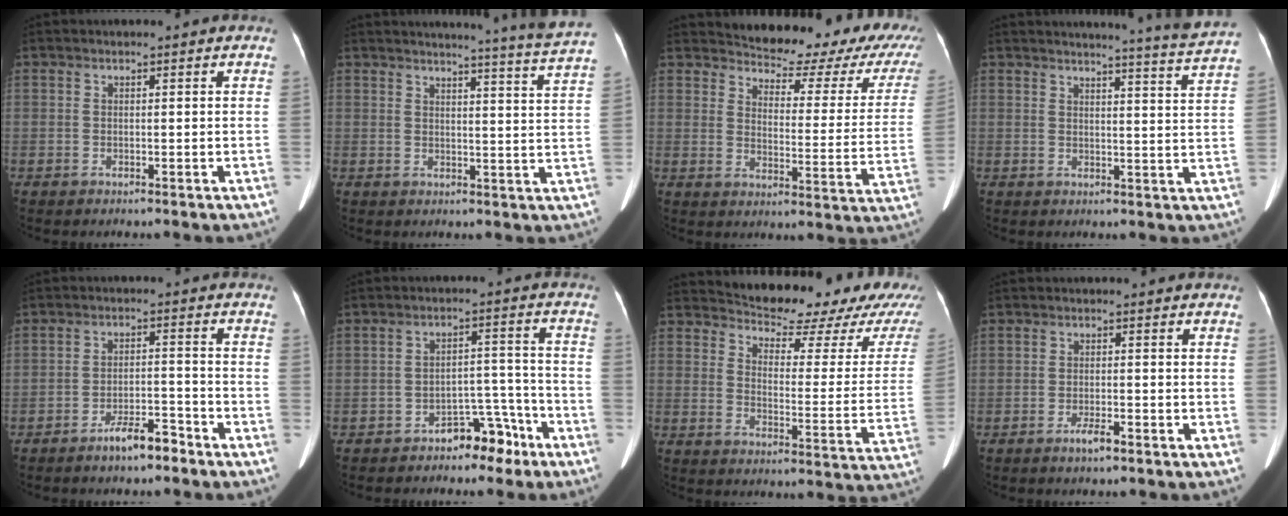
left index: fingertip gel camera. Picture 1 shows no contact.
{"total": 12.0, "force": [11.2, -2.8, 3.4], "torque": [-0.051, -0.071, 0.120]}
{"total": 18.2, "force": [16.0, 5.2, 7.1], "torque": [-0.065, -0.042, 0.166]}
{"total": 9.5, "force": [9.0, -2.6, 1.8], "torque": [-0.038, -0.060, 0.099]}
{"total": 5.2, "force": [-4.1, 1.1, 2.9], "torque": [-0.051, 0.002, -0.071]}
{"total": 6.2, "force": [-4.7, 3.0, 2.7], "torque": [-0.033, 0.030, -0.068]}
{"total": 20.2, "force": [18.6, 4.9, 6.3], "torque": [-0.067, -0.057, 0.206]}
{"total": 2.3, "force": [-1.6, 0.3, 1.6], "torque": [-0.030, -0.002, -0.028]}